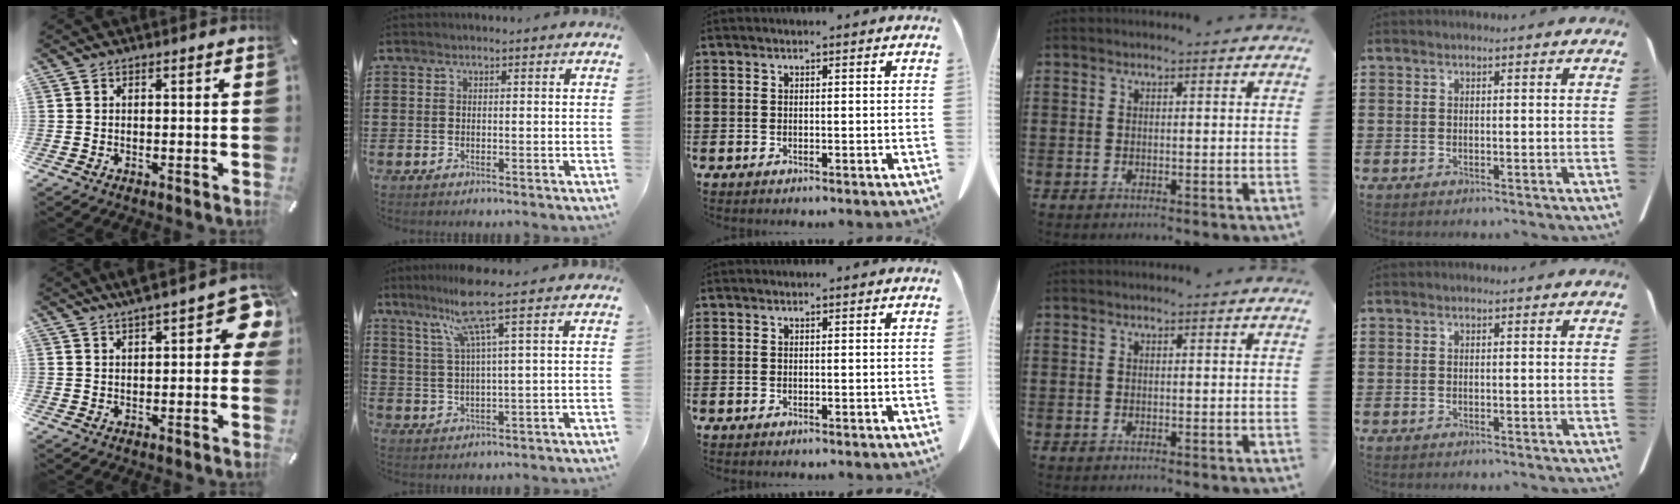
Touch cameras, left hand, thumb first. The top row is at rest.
{"thumb": {"total": 9.3, "force": [3.7, 3.5, 7.8], "torque": [-0.105, -0.006, 0.061]}, "index": {"total": 8.4, "force": [4.7, -0.6, 7.0], "torque": [-0.155, -0.009, 0.076]}}